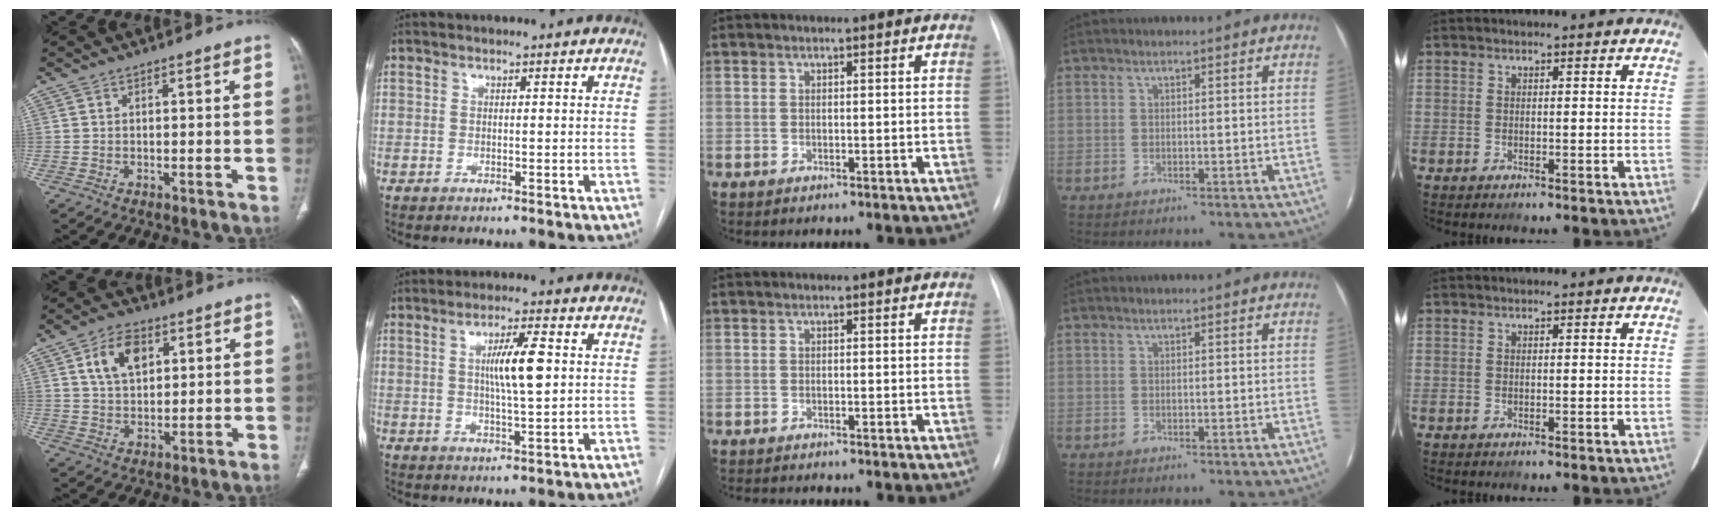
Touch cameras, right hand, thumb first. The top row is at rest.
{"thumb": {"total": 8.6, "force": [3.3, 5.3, 5.8], "torque": [-0.084, -0.009, 0.062]}, "index": {"total": 7.3, "force": [1.2, 0.7, 7.1], "torque": [-0.125, 0.003, 0.021]}, "middle": {"total": 1.2, "force": [-1.2, -0.1, 0.3], "torque": [-0.004, -0.003, -0.016]}}